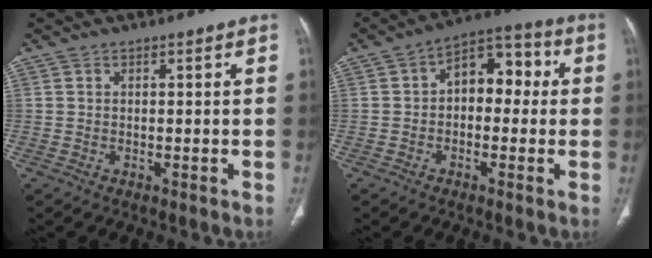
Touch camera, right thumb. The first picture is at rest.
{"total": 9.7, "force": [0.6, 6.3, 7.4], "torque": [-0.064, 0.035, -0.005]}